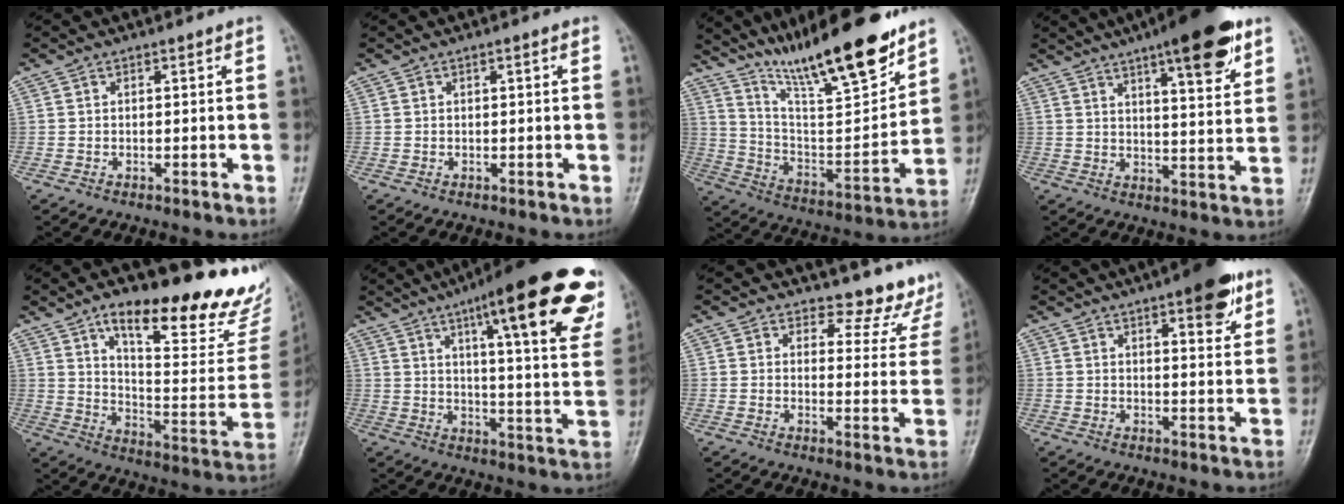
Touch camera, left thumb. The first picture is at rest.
{"total": 0.6, "force": [0.2, 0.1, 0.6], "torque": [-0.010, 0.002, 0.002]}
{"total": 22.4, "force": [17.0, 4.2, 14.0], "torque": [-0.197, -0.088, 0.294]}
{"total": 15.4, "force": [9.1, 3.8, 11.8], "torque": [-0.145, -0.038, 0.129]}
{"total": 27.8, "force": [19.1, 8.6, 18.3], "torque": [-0.210, -0.089, 0.273]}
{"total": 27.6, "force": [15.5, 5.8, 22.1], "torque": [-0.275, -0.038, 0.208]}
{"total": 9.0, "force": [8.4, 3.3, 0.5], "torque": [0.034, -0.077, 0.080]}
{"total": 10.1, "force": [5.9, 3.1, 7.6], "torque": [-0.081, -0.025, 0.075]}